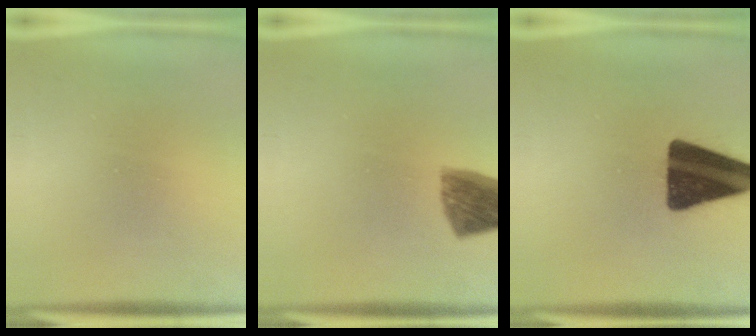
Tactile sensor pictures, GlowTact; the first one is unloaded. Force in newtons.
{"total": 8.8}
{"total": 18.9}